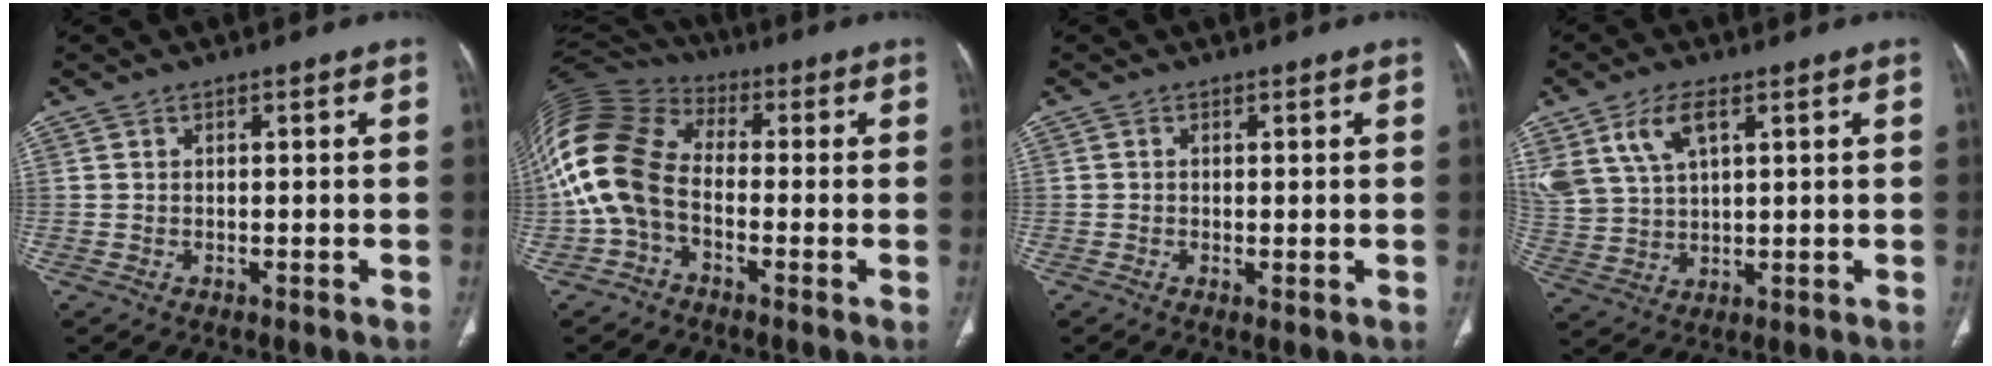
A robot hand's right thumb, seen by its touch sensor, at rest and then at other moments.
{"total": 15.9, "force": [-2.4, 10.8, 11.4], "torque": [-0.245, 0.044, -0.058]}
{"total": 1.2, "force": [-0.2, 0.4, 1.1], "torque": [-0.025, -0.006, -0.004]}
{"total": 10.4, "force": [5.2, 5.5, 7.2], "torque": [-0.152, -0.008, 0.114]}